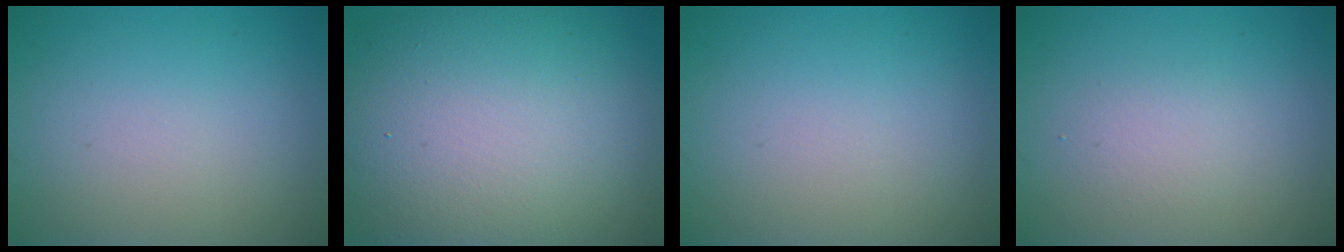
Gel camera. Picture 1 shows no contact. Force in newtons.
{"total": 14.7, "press": 14.7, "slide": 1.2}
{"total": 0.0}
{"total": 1.5, "press": 1.5, "slide": 0.2}